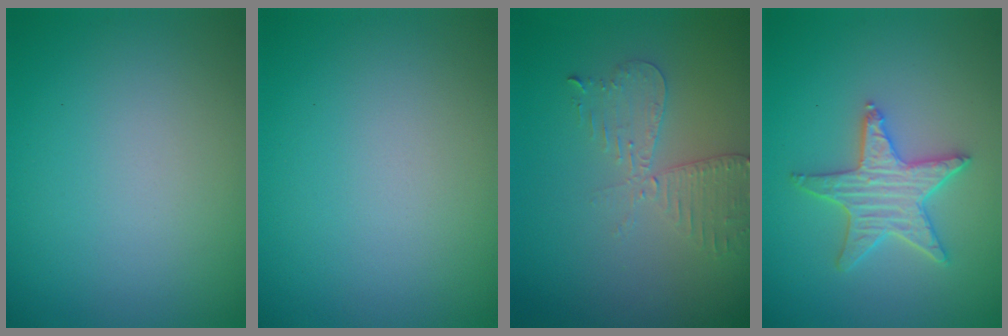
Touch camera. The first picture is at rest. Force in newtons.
{"total": 0.0}
{"total": 2.6, "press": 2.5, "slide": 0.5}
{"total": 3.9, "press": 3.6, "slide": 1.6}